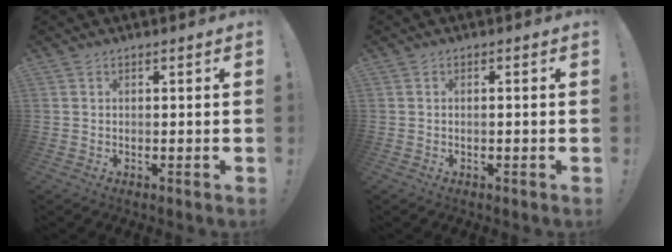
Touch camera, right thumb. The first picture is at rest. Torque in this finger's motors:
{"motor_torque": [0.08, -0.10, 0.12, -0.28, -0.02]}